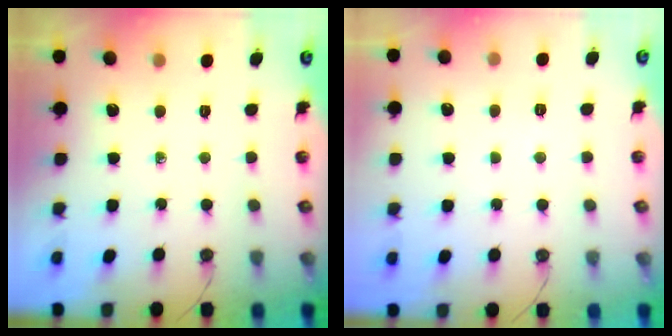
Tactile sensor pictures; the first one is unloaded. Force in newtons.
{"total": 3.9, "press": 3.8, "slide": 0.7}